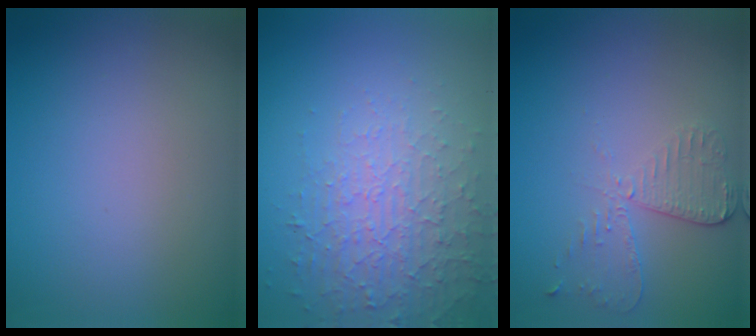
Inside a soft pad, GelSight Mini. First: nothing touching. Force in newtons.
{"total": 4.2, "press": 3.1, "slide": 2.7}
{"total": 2.9, "press": 2.6, "slide": 1.3}